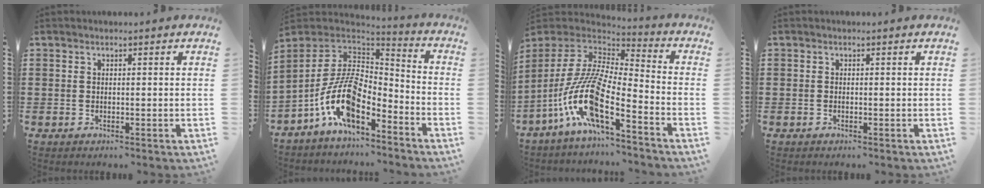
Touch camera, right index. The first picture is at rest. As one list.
[{"total": 13.1, "force": [-6.7, 5.6, 9.8], "torque": [-0.228, -0.001, -0.139]}, {"total": 13.4, "force": [-6.9, 2.7, 11.1], "torque": [-0.258, -0.020, -0.146]}, {"total": 0.0}]